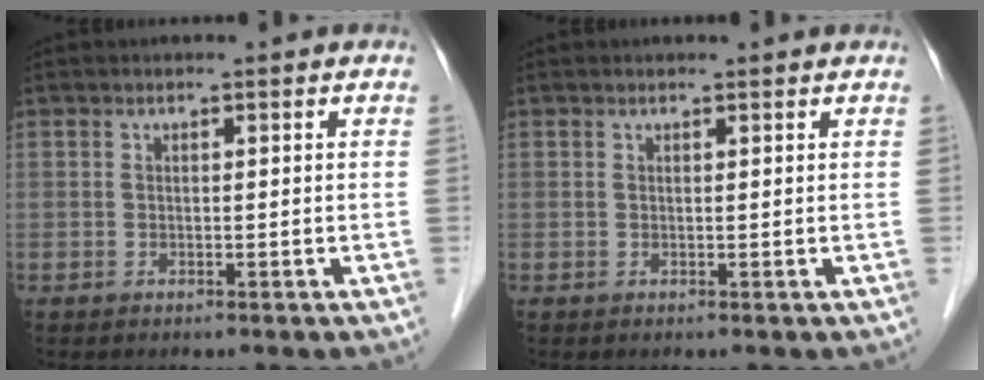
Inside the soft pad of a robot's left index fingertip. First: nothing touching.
{"total": 1.5, "force": [1.5, 0.1, 0.2], "torque": [-0.010, 0.008, 0.016]}